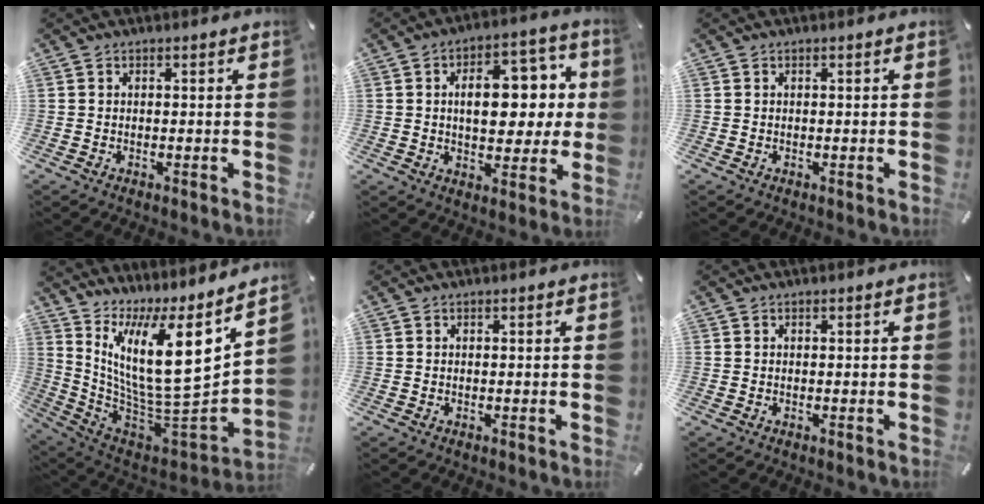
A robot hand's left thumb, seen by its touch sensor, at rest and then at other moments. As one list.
[{"total": 15.1, "force": [2.4, 9.4, 11.6], "torque": [-0.152, -0.002, 0.039]}, {"total": 0.0}, {"total": 18.6, "force": [6.8, 6.3, 16.2], "torque": [-0.260, -0.094, 0.110]}, {"total": 0.0}, {"total": 0.0}]